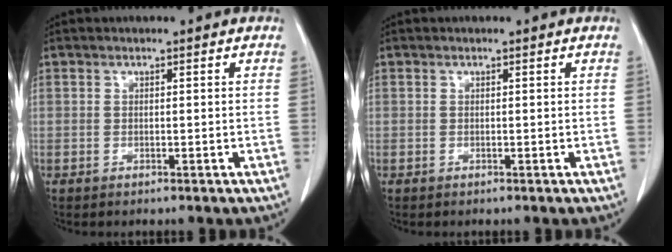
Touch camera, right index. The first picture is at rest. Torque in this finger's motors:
{"motor_torque": [0.00, 0.00, 0.00, -0.01]}